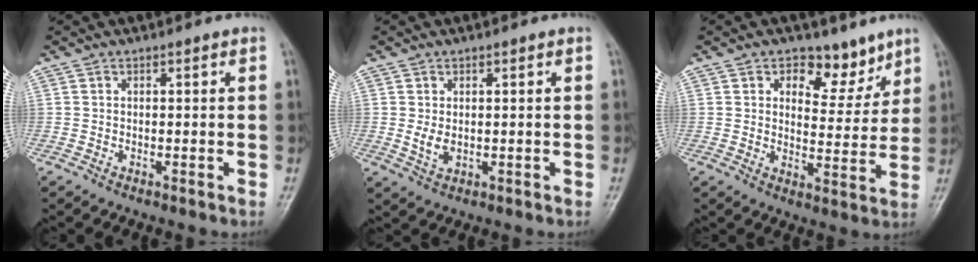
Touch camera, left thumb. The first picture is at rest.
{"total": 2.8, "force": [0.2, 1.9, 2.1], "torque": [-0.036, -0.009, 0.009]}
{"total": 7.8, "force": [5.1, 4.8, 3.4], "torque": [-0.010, -0.032, 0.076]}